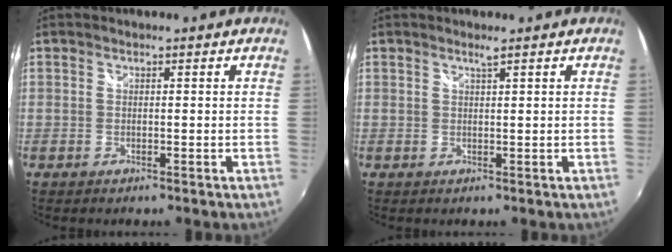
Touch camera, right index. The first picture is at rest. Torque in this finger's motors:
{"motor_torque": [0.22, 0.14, -0.02, 0.00]}